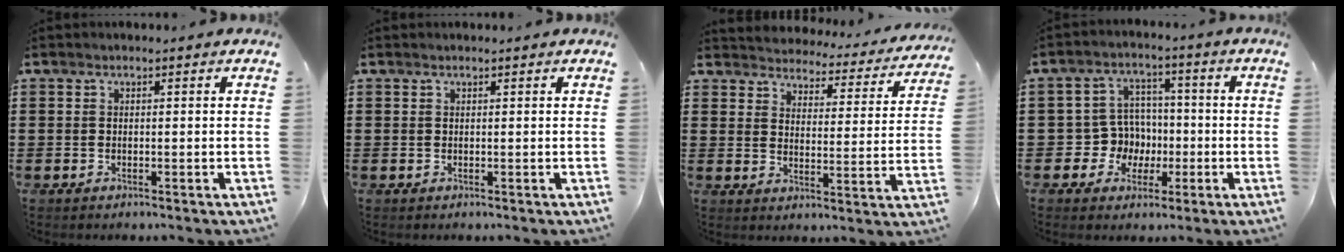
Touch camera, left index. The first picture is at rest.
{"total": 0.5, "force": [0.4, 0.4, 0.0], "torque": [-0.001, 0.002, 0.007]}
{"total": 3.4, "force": [3.4, 0.1, -0.3], "torque": [-0.019, -0.033, 0.053]}
{"total": 7.2, "force": [-0.8, 6.9, 2.0], "torque": [-0.068, 0.016, -0.009]}